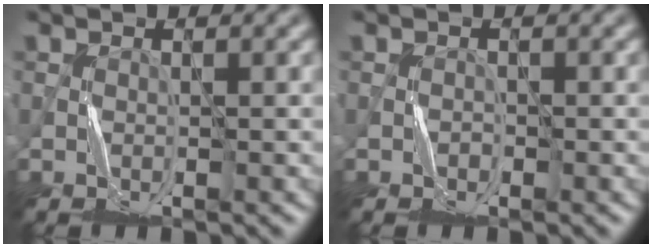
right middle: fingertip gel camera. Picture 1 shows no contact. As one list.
[{"total": 0.6, "force": [-0.3, 0.5, 0.0], "torque": [0.001, 0.002, -0.005]}]